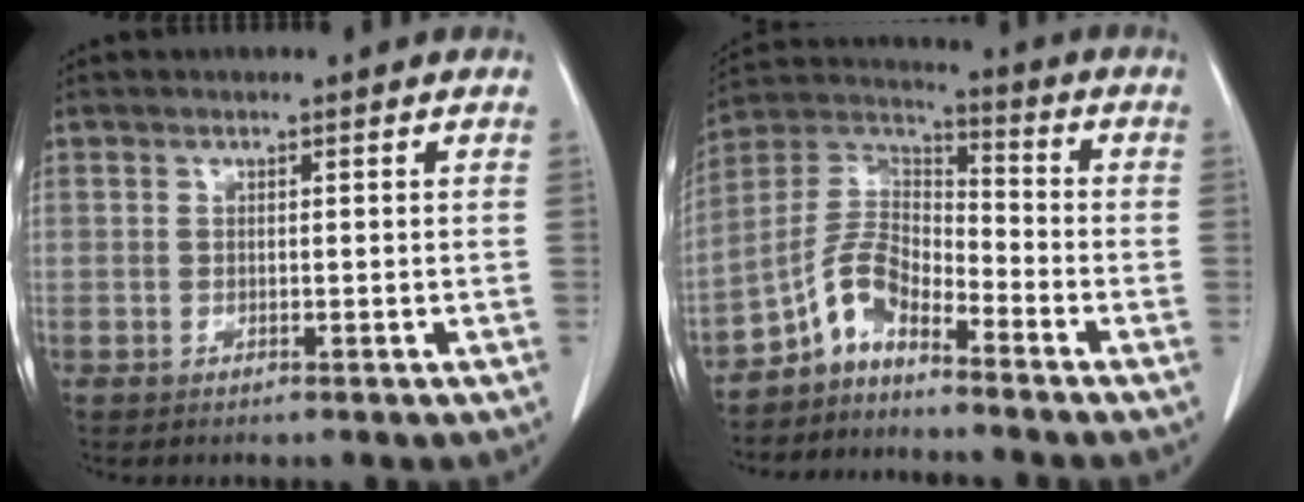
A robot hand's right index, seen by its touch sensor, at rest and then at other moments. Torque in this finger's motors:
{"motor_torque": [-0.14, -0.06, -0.08, -0.04]}